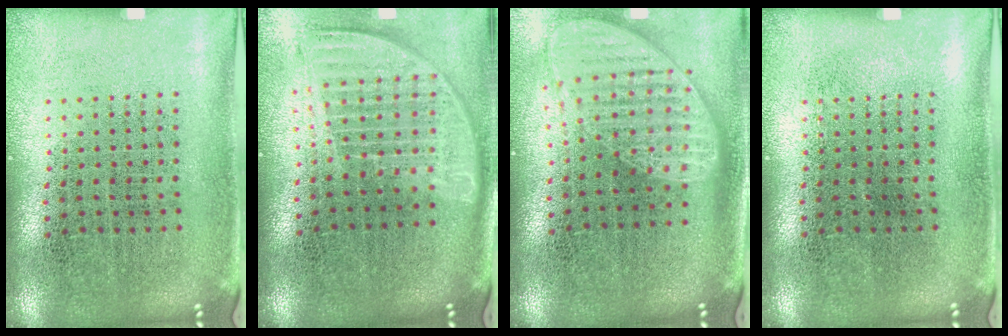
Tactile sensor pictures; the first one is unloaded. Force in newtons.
{"total": 1.8, "press": 1.5, "slide": 1.0}
{"total": 2.0, "press": 1.5, "slide": 1.2}
{"total": 0.0}